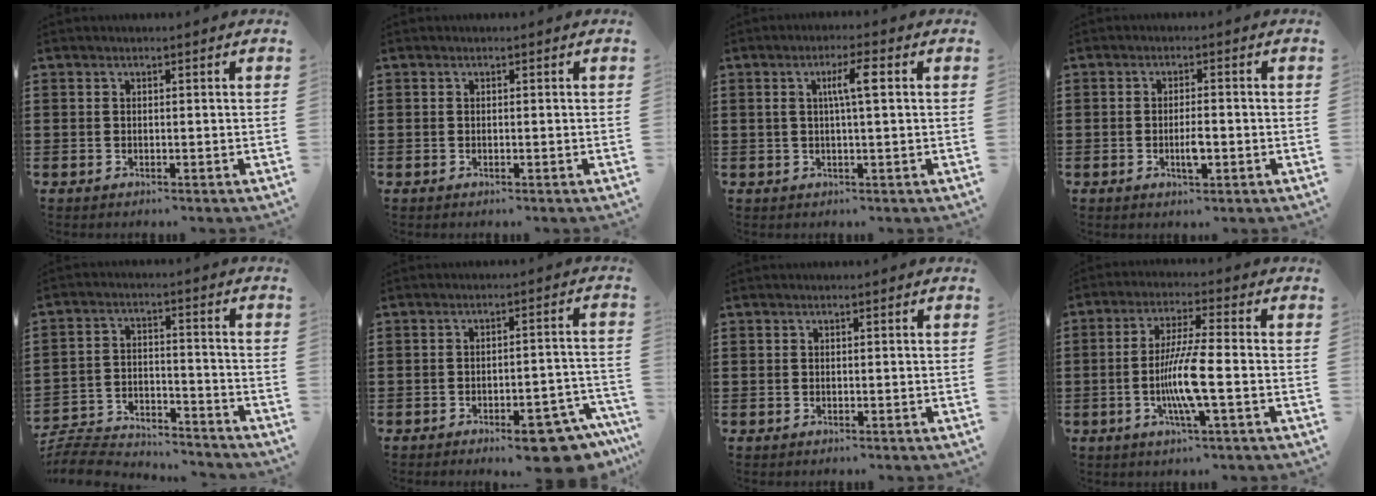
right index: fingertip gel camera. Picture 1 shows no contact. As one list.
[{"total": 0.0}, {"total": 4.7, "force": [0.9, 0.6, 4.6], "torque": [-0.080, 0.003, 0.009]}, {"total": 3.2, "force": [-0.8, 1.0, 2.9], "torque": [-0.060, -0.002, -0.017]}, {"total": 6.6, "force": [-6.4, 0.9, 1.1], "torque": [-0.032, 0.008, -0.130]}, {"total": 7.1, "force": [-5.3, 1.4, 4.4], "torque": [-0.061, 0.005, -0.090]}, {"total": 0.5, "force": [0.0, 0.5, 0.0], "torque": [-0.001, 0.005, -0.001]}, {"total": 8.2, "force": [-1.9, 0.7, 7.9], "torque": [-0.161, -0.015, -0.043]}]